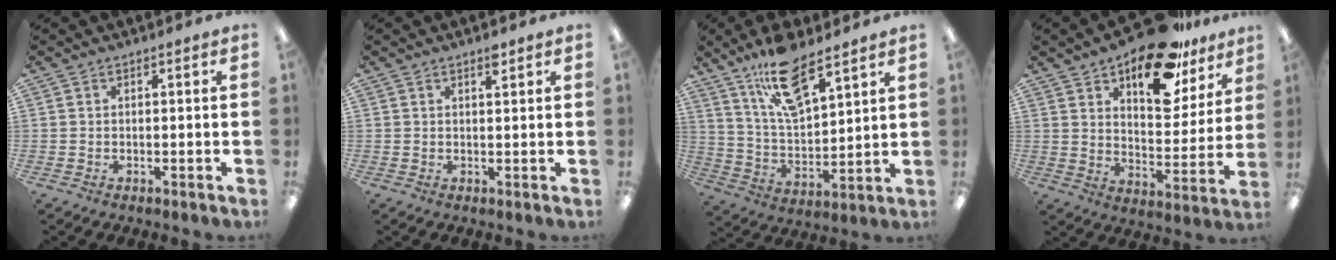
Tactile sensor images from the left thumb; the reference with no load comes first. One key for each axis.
{"total": 1.9, "fx": 1.5, "fy": 0.4, "fz": 1.2, "tx": -0.010, "ty": -0.007, "tz": 0.023}
{"total": 15.7, "fx": 10.9, "fy": 5.8, "fz": 9.7, "tx": -0.171, "ty": -0.046, "tz": 0.189}
{"total": 19.7, "fx": 13.8, "fy": 8.8, "fz": 11.0, "tx": -0.158, "ty": -0.082, "tz": 0.231}